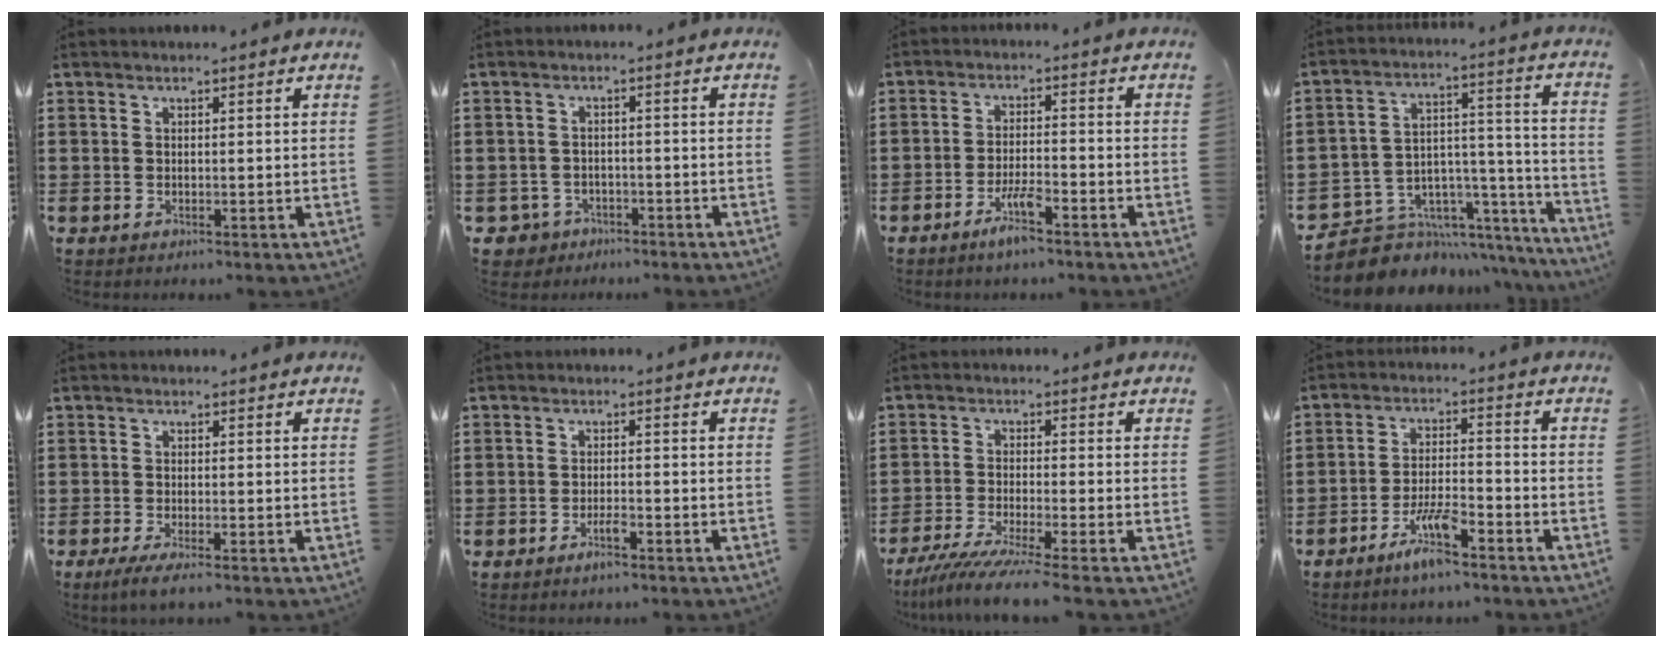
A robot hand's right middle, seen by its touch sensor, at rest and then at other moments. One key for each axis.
{"total": 2.4, "fx": -2.1, "fy": 1.2, "fz": 0.1, "tx": -0.020, "ty": -0.003, "tz": -0.048}
{"total": 4.7, "fx": -3.4, "fy": 0.7, "fz": 3.2, "tx": -0.067, "ty": 0.000, "tz": -0.063}
{"total": 5.7, "fx": -4.4, "fy": 3.5, "fz": 0.2, "tx": -0.015, "ty": -0.009, "tz": -0.079}
{"total": 1.8, "fx": -1.1, "fy": 0.0, "fz": 1.4, "tx": -0.031, "ty": -0.006, "tz": -0.022}
{"total": 2.6, "fx": -1.8, "fy": 0.5, "fz": 1.9, "tx": -0.032, "ty": 0.001, "tz": -0.031}
{"total": 5.4, "fx": -4.5, "fy": -0.7, "fz": 2.8, "tx": -0.068, "ty": -0.026, "tz": -0.089}
{"total": 6.4, "fx": -4.8, "fy": 1.1, "fz": 4.1, "tx": -0.086, "ty": -0.001, "tz": -0.091}